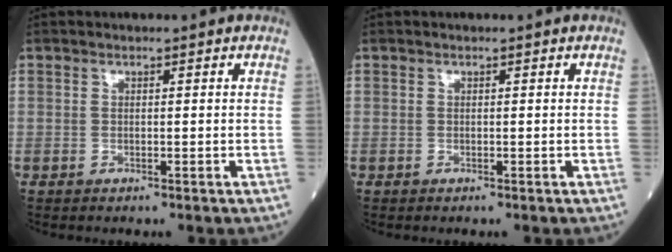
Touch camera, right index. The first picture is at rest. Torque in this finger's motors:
{"motor_torque": [0.01, 0.00, 0.00, 0.00]}